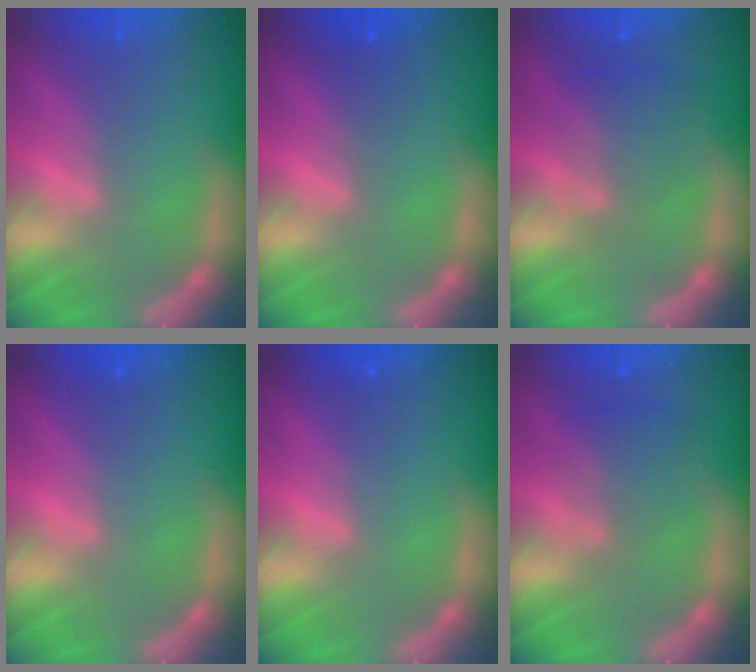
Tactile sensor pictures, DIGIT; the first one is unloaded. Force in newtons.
{"total": 1.0}
{"total": 3.4}
{"total": 0.0}
{"total": 0.0}
{"total": 3.0}